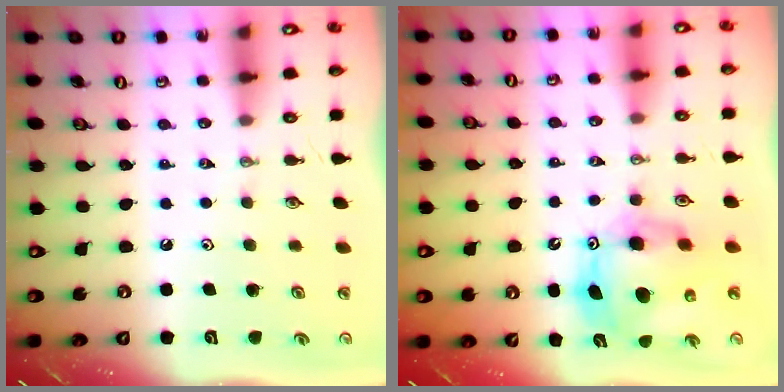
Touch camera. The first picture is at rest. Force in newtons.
{"total": 12.4, "press": 12.4, "slide": 1.0}